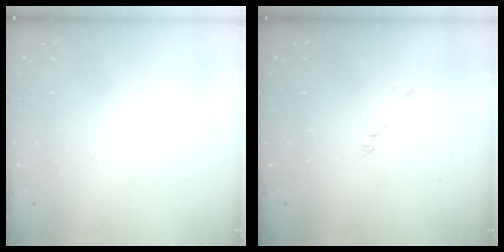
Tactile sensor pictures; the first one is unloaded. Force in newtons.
{"total": 8.4, "press": 8.3, "slide": 0.9}